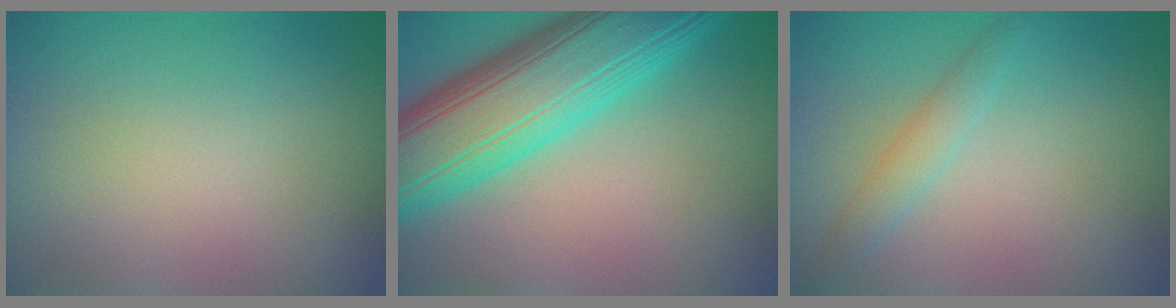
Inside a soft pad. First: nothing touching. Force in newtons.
{"total": 11.5, "press": 11.5, "slide": 0.4}
{"total": 1.8, "press": 1.8, "slide": 0.1}